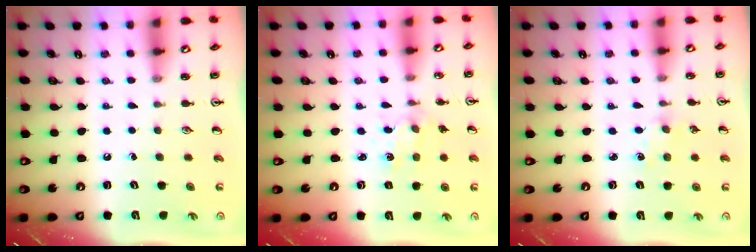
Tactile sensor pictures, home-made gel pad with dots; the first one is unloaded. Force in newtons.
{"total": 1.6, "press": 1.6, "slide": 0.3}
{"total": 1.6, "press": 1.6, "slide": 0.3}